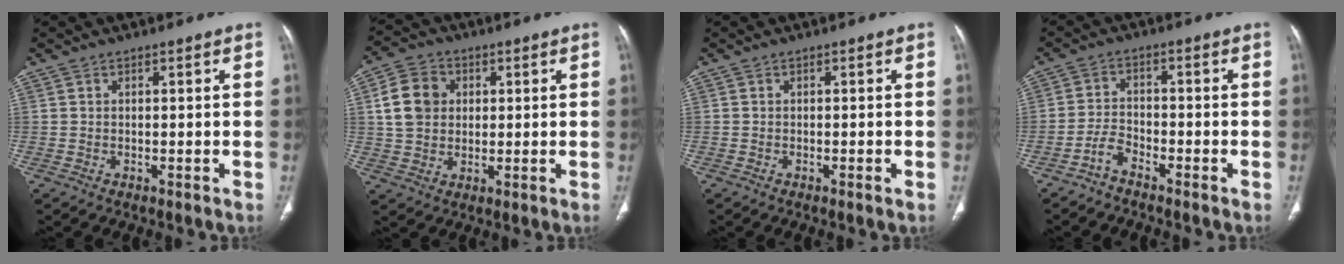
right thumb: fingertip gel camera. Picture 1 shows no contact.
{"total": 9.0, "force": [1.9, 7.4, 4.9], "torque": [-0.071, 0.005, 0.032]}
{"total": 0.9, "force": [-0.4, -0.1, 0.8], "torque": [-0.015, -0.002, -0.006]}
{"total": 3.2, "force": [-2.8, 0.8, 1.2], "torque": [-0.029, 0.016, -0.058]}